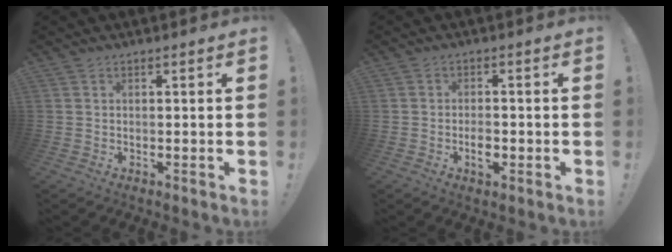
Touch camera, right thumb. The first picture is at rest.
{"total": 4.0, "force": [-1.8, 2.2, 2.7], "torque": [-0.045, 0.006, -0.031]}